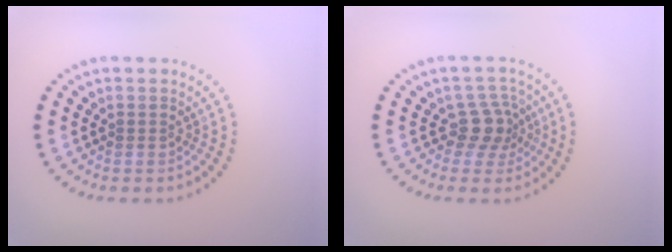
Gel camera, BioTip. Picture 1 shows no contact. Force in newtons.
{"total": 2.8, "press": 2.2, "slide": 1.8}